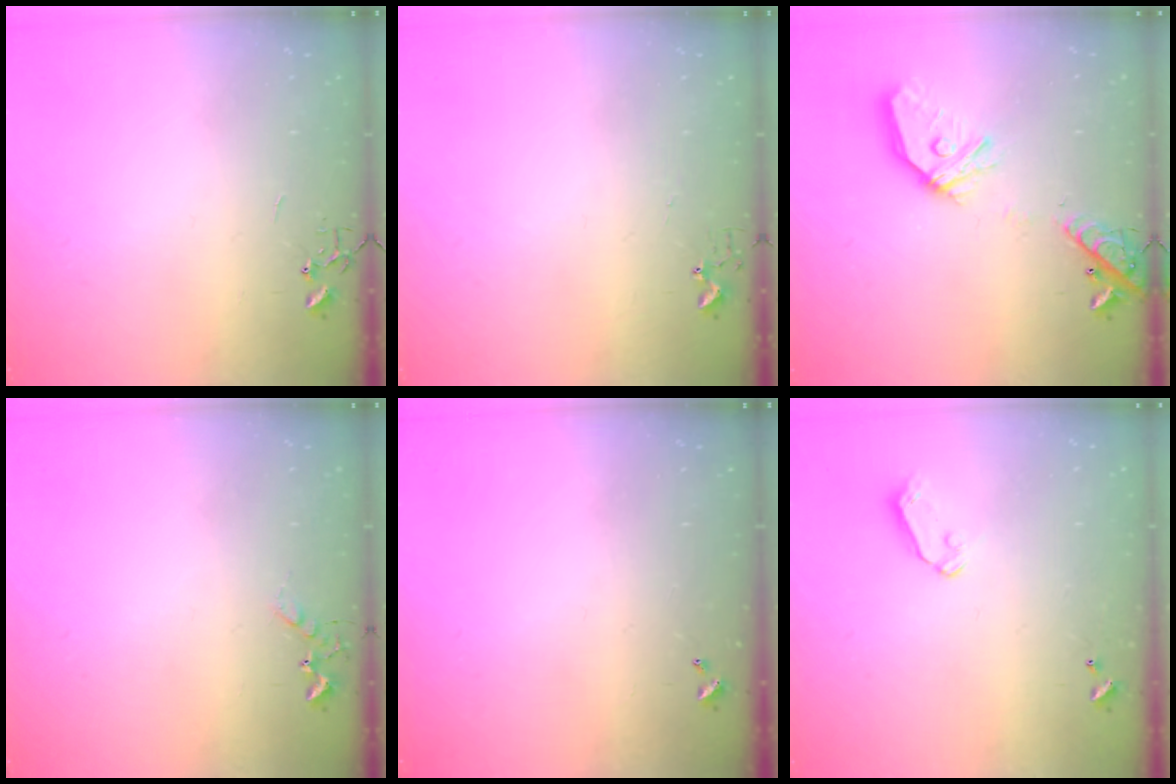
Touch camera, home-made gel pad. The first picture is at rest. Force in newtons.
{"total": 2.7, "press": 2.7, "slide": 0.3}
{"total": 18.3, "press": 18.2, "slide": 2.6}
{"total": 5.2, "press": 5.1, "slide": 0.9}
{"total": 0.0}
{"total": 5.4, "press": 5.4, "slide": 0.5}